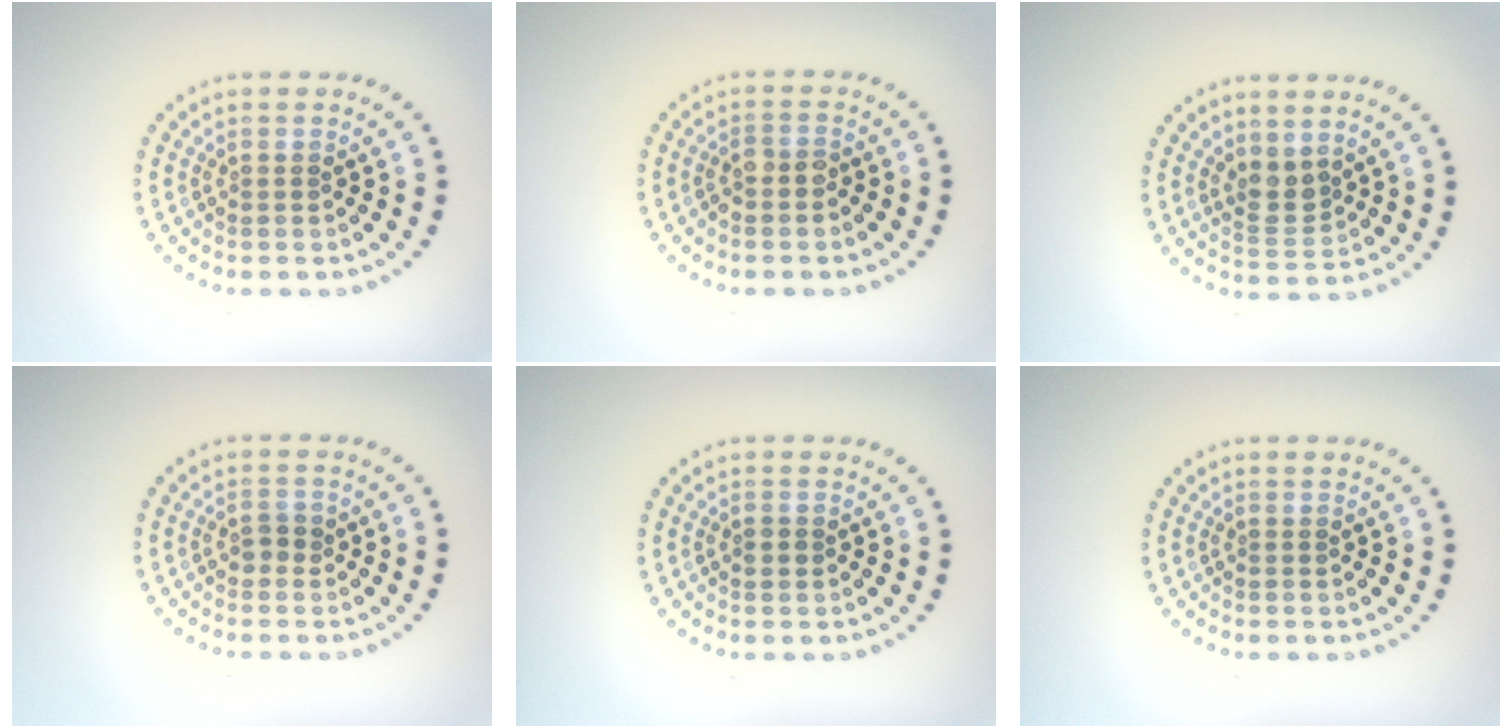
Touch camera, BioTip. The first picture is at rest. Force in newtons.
{"total": 1.7, "press": 1.6, "slide": 0.7}
{"total": 2.2, "press": 1.8, "slide": 1.3}
{"total": 1.1, "press": 1.1, "slide": 0.3}
{"total": 1.2, "press": 1.2, "slide": 0.2}
{"total": 0.0}